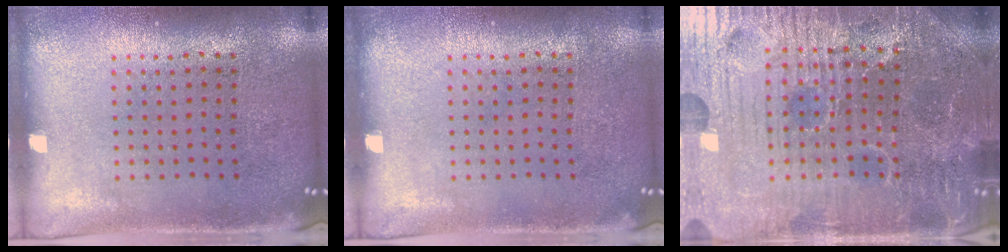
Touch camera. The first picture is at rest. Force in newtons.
{"total": 0.0}
{"total": 5.6, "press": 5.4, "slide": 1.6}